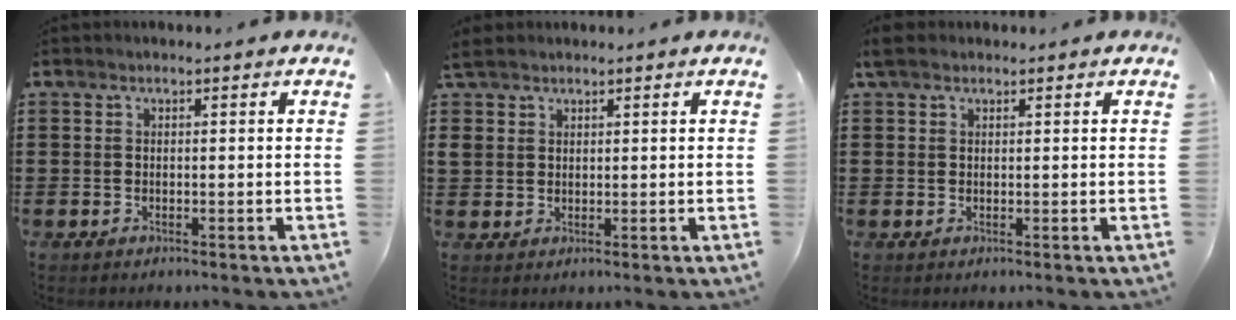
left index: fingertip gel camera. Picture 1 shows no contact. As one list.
[{"total": 3.1, "force": [2.0, 2.2, 0.6], "torque": [-0.024, 0.012, 0.039]}, {"total": 1.6, "force": [1.2, 0.9, 0.6], "torque": [-0.017, 0.007, 0.023]}]